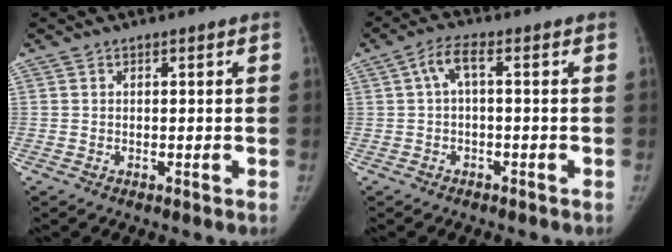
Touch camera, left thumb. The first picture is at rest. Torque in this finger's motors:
{"motor_torque": [0.88, 0.33, 0.72, -0.47, 0.02]}